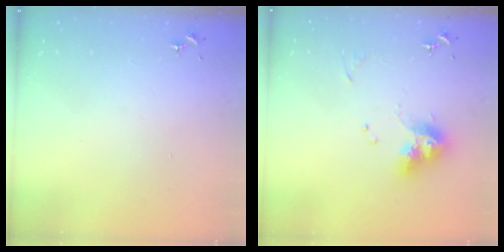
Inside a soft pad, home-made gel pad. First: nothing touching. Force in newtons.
{"total": 11.7, "press": 11.7, "slide": 1.2}